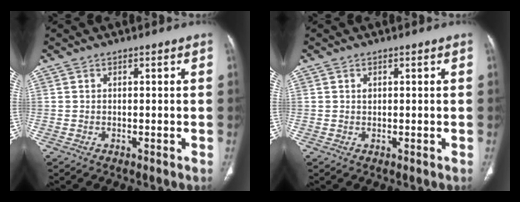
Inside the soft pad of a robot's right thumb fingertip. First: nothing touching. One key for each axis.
{"total": 0.8, "fx": 0.3, "fy": 0.5, "fz": 0.4, "tx": -0.004, "ty": -0.001, "tz": 0.007}